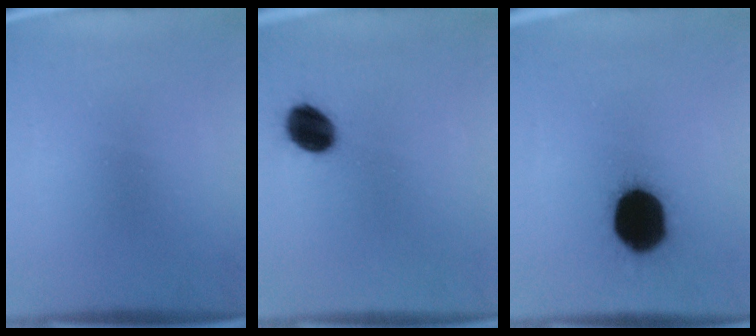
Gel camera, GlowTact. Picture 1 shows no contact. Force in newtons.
{"total": 9.3}
{"total": 18.9}